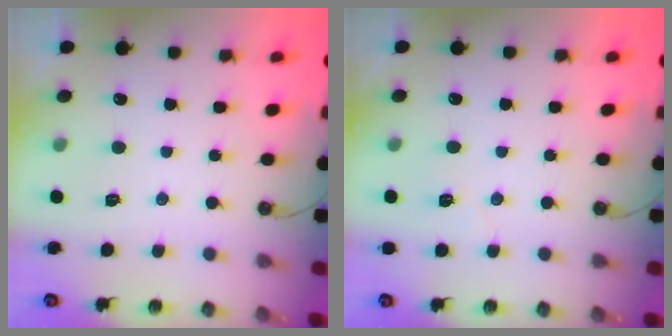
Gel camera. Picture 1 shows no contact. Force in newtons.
{"total": 3.7, "press": 3.3, "slide": 1.5}